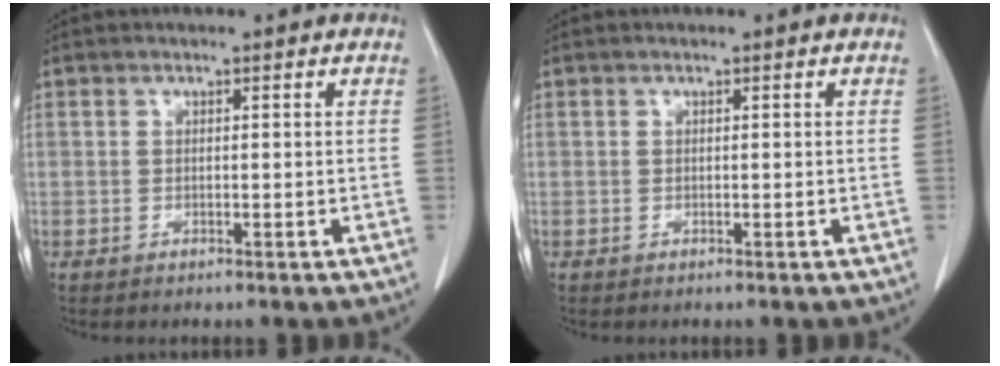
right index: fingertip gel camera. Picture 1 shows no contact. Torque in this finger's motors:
{"motor_torque": [0.00, 0.00, 0.00, 0.00]}